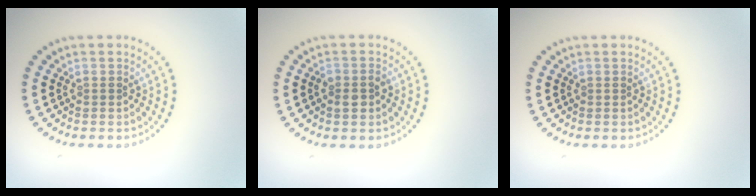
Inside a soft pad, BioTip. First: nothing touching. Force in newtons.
{"total": 1.5, "press": 1.4, "slide": 0.5}
{"total": 0.0}